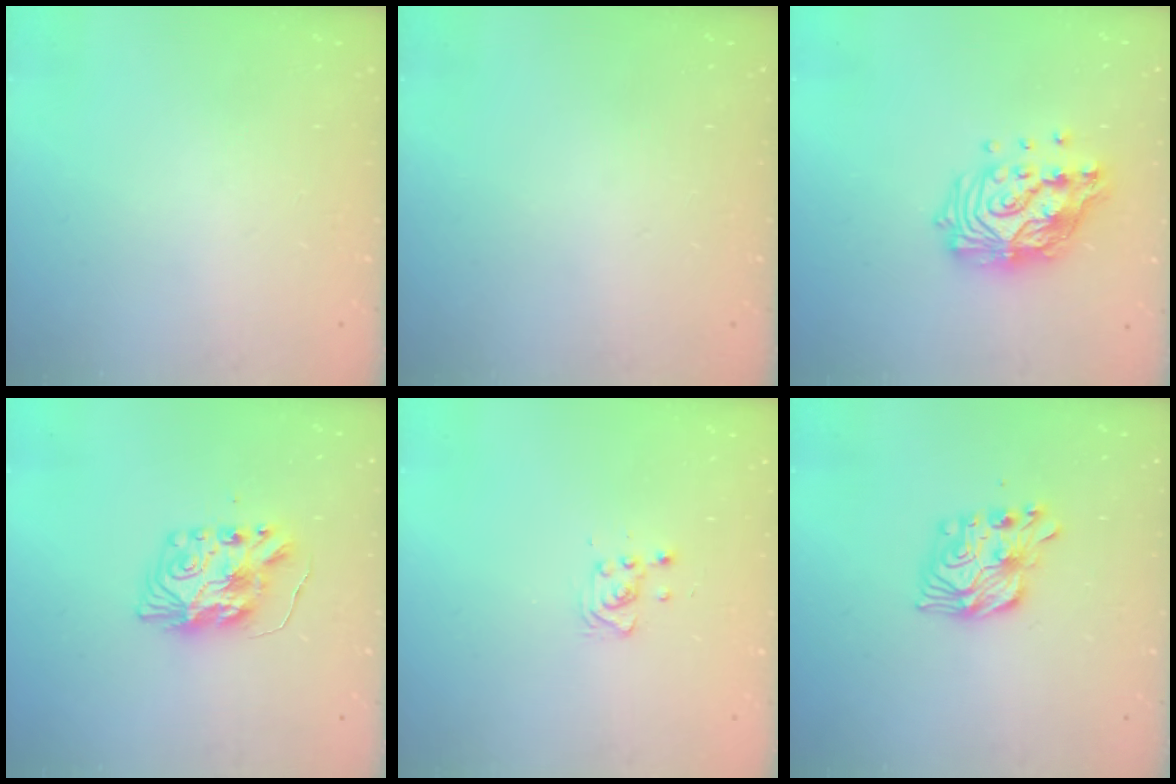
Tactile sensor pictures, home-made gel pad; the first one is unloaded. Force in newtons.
{"total": 0.0}
{"total": 15.2, "press": 15.1, "slide": 2.0}
{"total": 9.5, "press": 9.5, "slide": 0.4}
{"total": 4.7, "press": 4.6, "slide": 1.1}
{"total": 11.6, "press": 11.6, "slide": 0.3}